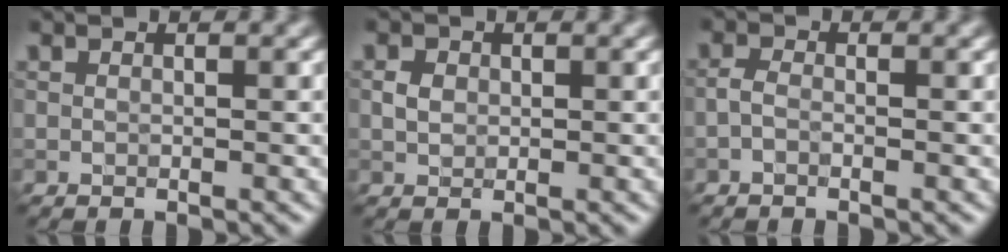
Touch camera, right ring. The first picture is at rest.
{"total": 1.5, "force": [0.2, 1.2, 0.8], "torque": [-0.015, 0.002, 0.002]}
{"total": 1.1, "force": [-0.6, 0.5, 0.8], "torque": [-0.017, 0.001, -0.016]}